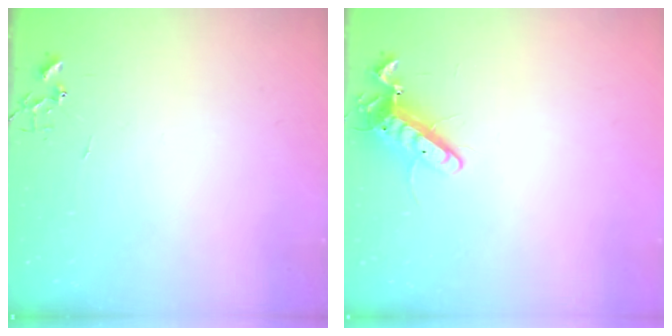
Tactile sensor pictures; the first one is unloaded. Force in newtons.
{"total": 11.2, "press": 11.1, "slide": 1.4}